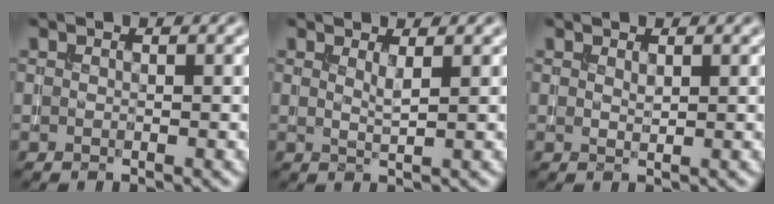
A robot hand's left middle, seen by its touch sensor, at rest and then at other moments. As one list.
[{"total": 1.2, "force": [0.7, 0.2, 1.0], "torque": [-0.016, -0.003, 0.011]}, {"total": 0.7, "force": [0.5, 0.2, 0.4], "torque": [-0.012, -0.003, 0.010]}]